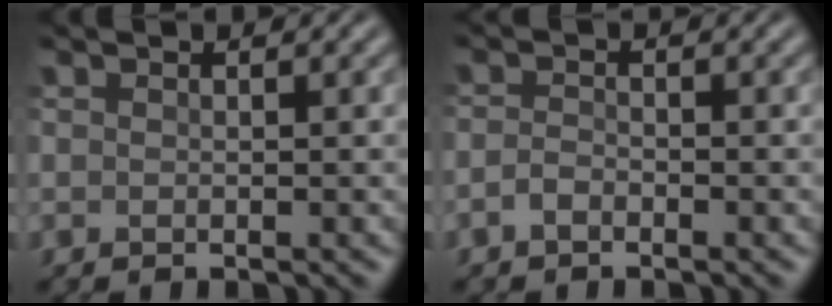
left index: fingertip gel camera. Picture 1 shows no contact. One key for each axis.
{"total": 1.2, "fx": -0.8, "fy": 0.6, "fz": 0.7, "tx": -0.016, "ty": 0.001, "tz": -0.019}